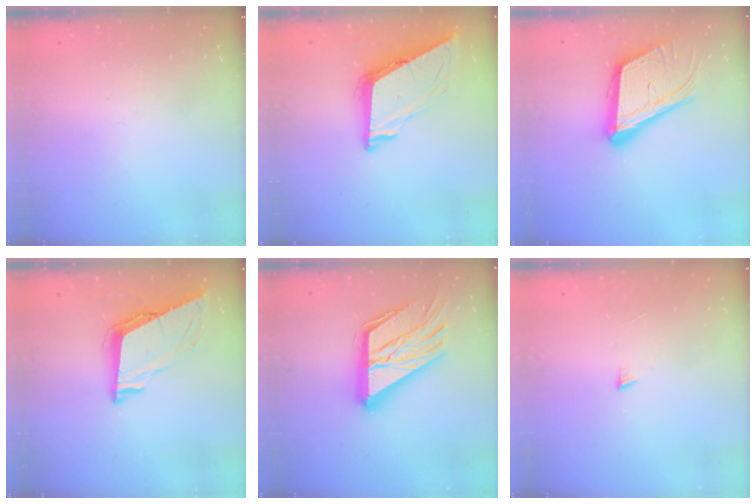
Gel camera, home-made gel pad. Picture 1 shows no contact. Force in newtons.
{"total": 8.4, "press": 8.4, "slide": 0.9}
{"total": 20.0, "press": 19.6, "slide": 3.9}
{"total": 9.0, "press": 8.4, "slide": 3.2}
{"total": 23.5, "press": 23.3, "slide": 2.3}
{"total": 3.0, "press": 3.0, "slide": 0.3}